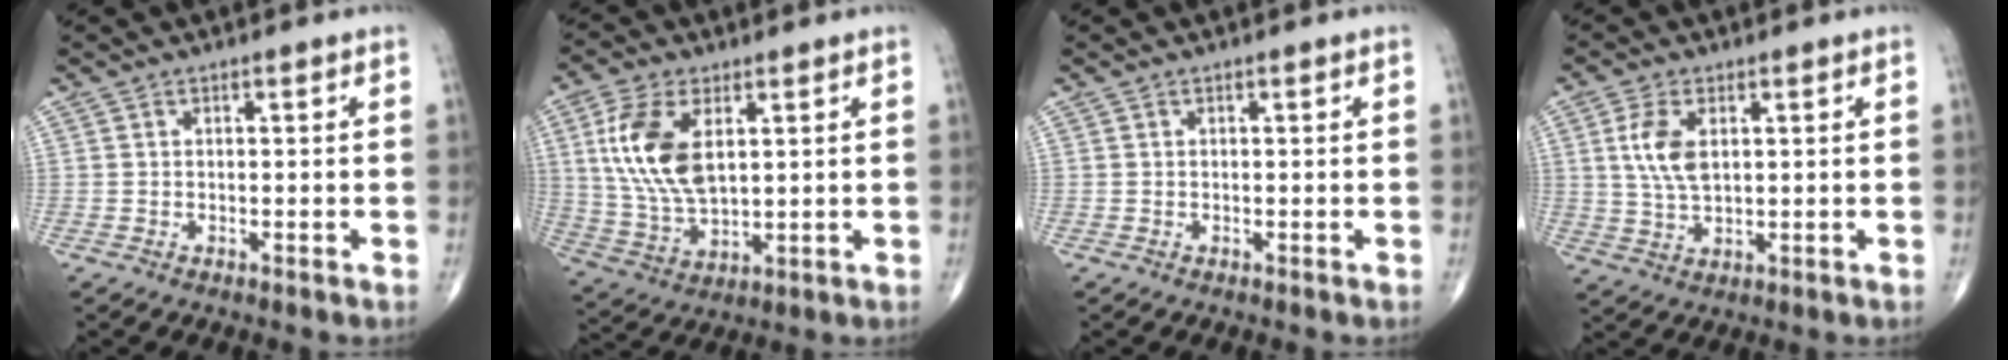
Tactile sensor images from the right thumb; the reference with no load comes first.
{"total": 13.9, "force": [3.8, 7.3, 11.1], "torque": [-0.226, -0.013, 0.082]}
{"total": 0.0}
{"total": 6.2, "force": [1.6, 3.2, 5.1], "torque": [-0.108, -0.004, 0.034]}